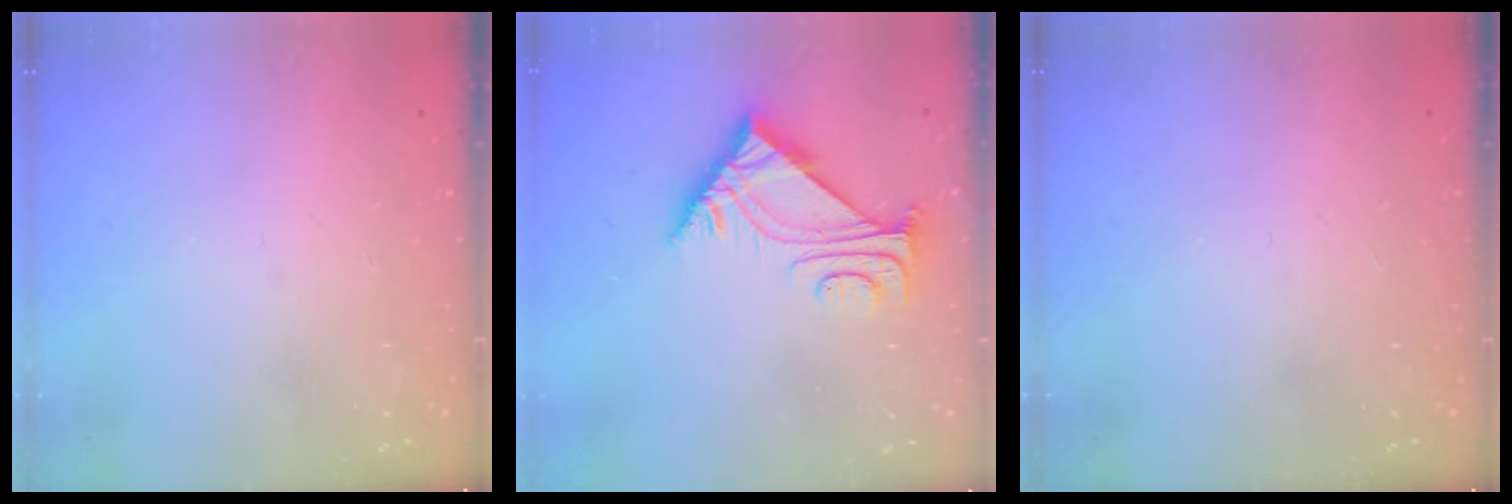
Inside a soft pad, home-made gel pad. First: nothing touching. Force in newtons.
{"total": 5.7, "press": 5.7, "slide": 0.6}
{"total": 0.0}